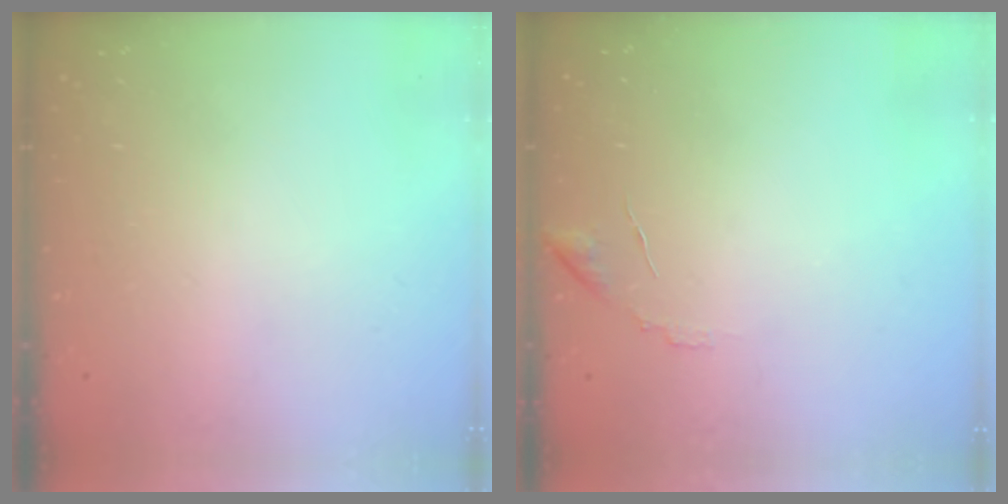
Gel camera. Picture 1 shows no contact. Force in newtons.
{"total": 5.7, "press": 5.7, "slide": 0.3}